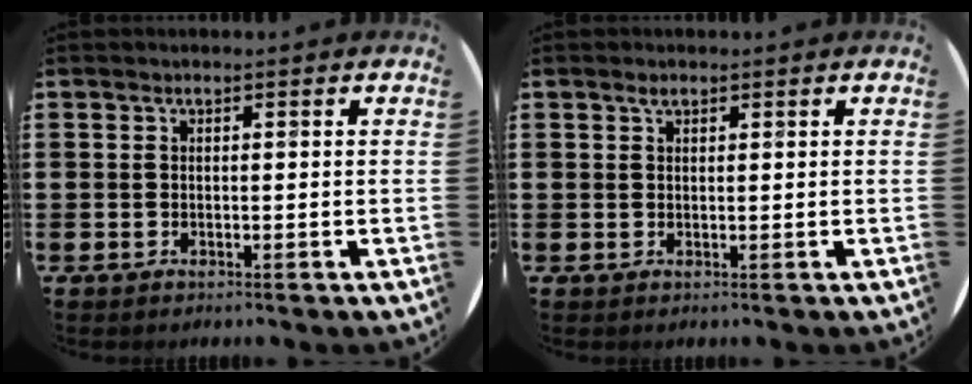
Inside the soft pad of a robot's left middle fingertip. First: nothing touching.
{"total": 0.9, "force": [0.6, 0.4, 0.4], "torque": [-0.001, 0.000, 0.010]}